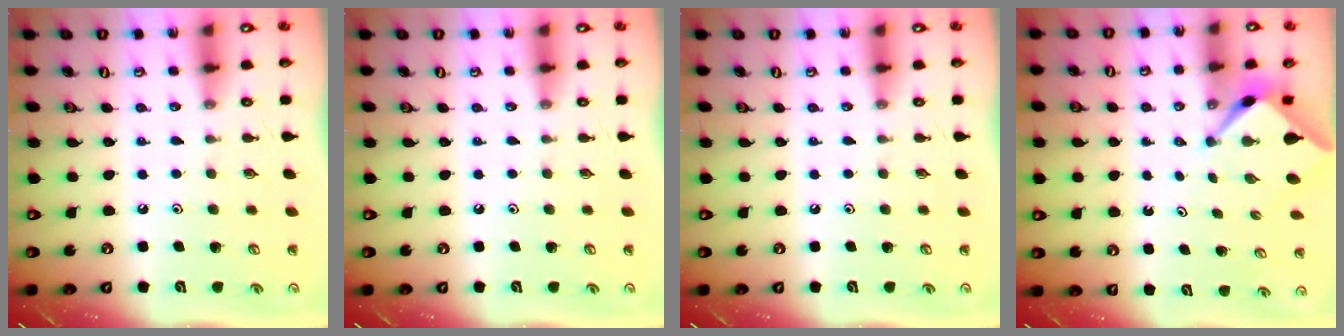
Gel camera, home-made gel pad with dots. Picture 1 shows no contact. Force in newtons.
{"total": 0.0}
{"total": 0.0}
{"total": 2.5, "press": 2.5, "slide": 0.2}